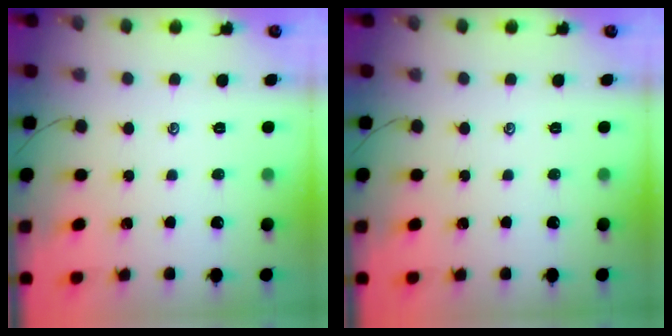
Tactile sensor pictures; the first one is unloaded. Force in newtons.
{"total": 0.0}